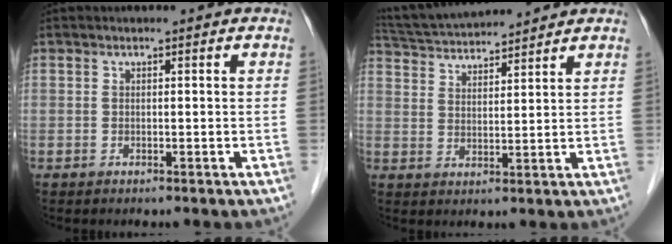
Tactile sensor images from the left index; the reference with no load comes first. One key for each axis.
{"total": 10.5, "fx": 10.0, "fy": 0.3, "fz": 3.2, "tx": -0.072, "ty": 0.026, "tz": 0.171}